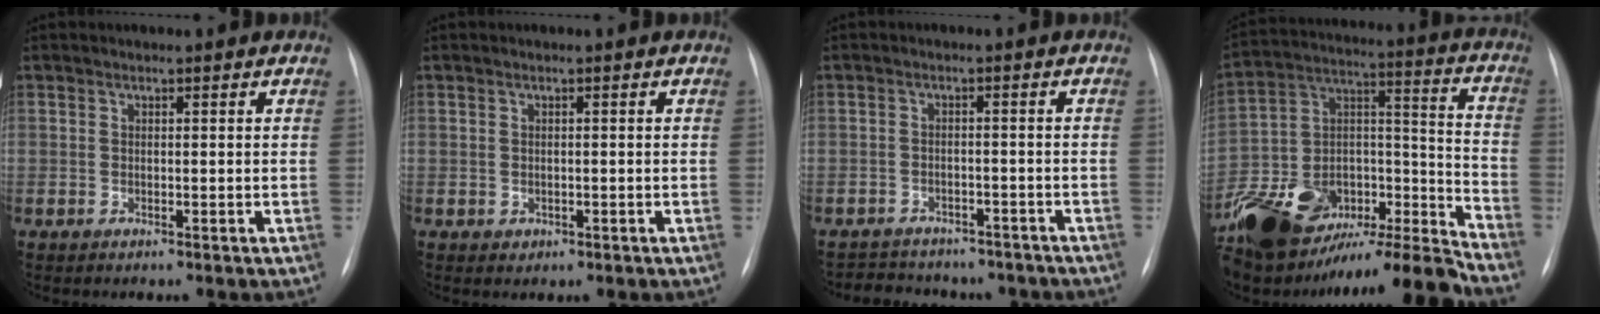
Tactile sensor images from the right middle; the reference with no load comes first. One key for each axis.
{"total": 0.8, "fx": -0.2, "fy": 0.7, "fz": 0.3, "tx": -0.005, "ty": 0.000, "tz": 0.002}
{"total": 12.1, "fx": -10.5, "fy": 5.1, "fz": 3.1, "tx": -0.059, "ty": 0.018, "tz": -0.122}
{"total": 23.5, "fx": -19.4, "fy": 6.1, "fz": 11.9, "tx": -0.187, "ty": 0.041, "tz": -0.321}